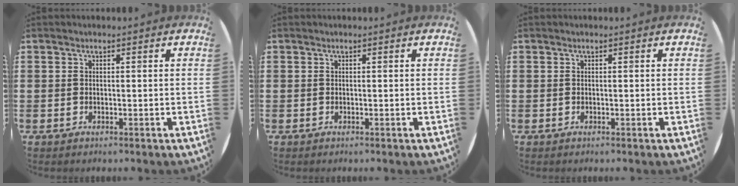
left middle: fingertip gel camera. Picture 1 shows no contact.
{"total": 0.0}
{"total": 0.0}